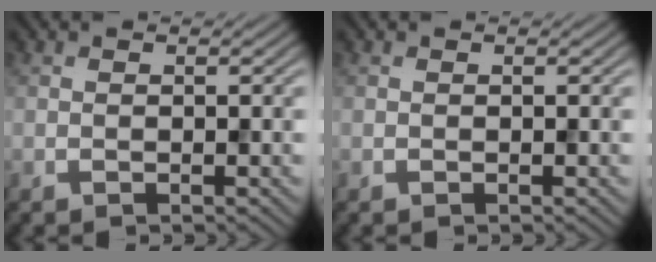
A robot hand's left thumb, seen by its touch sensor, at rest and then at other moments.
{"total": 0.0}